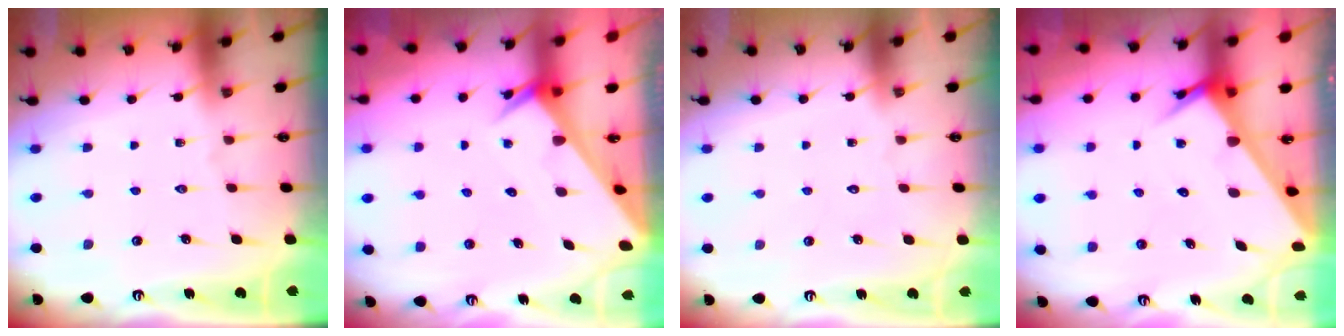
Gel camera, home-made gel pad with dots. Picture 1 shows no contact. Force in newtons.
{"total": 3.5, "press": 3.5, "slide": 0.2}
{"total": 1.6, "press": 1.6, "slide": 0.1}
{"total": 3.6, "press": 3.6, "slide": 0.3}